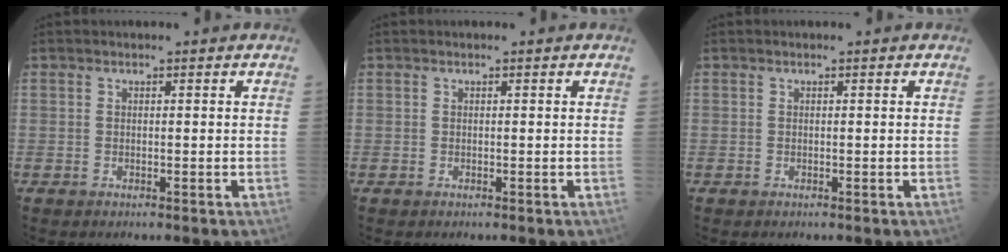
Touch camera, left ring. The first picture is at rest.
{"total": 0.0}
{"total": 0.0}